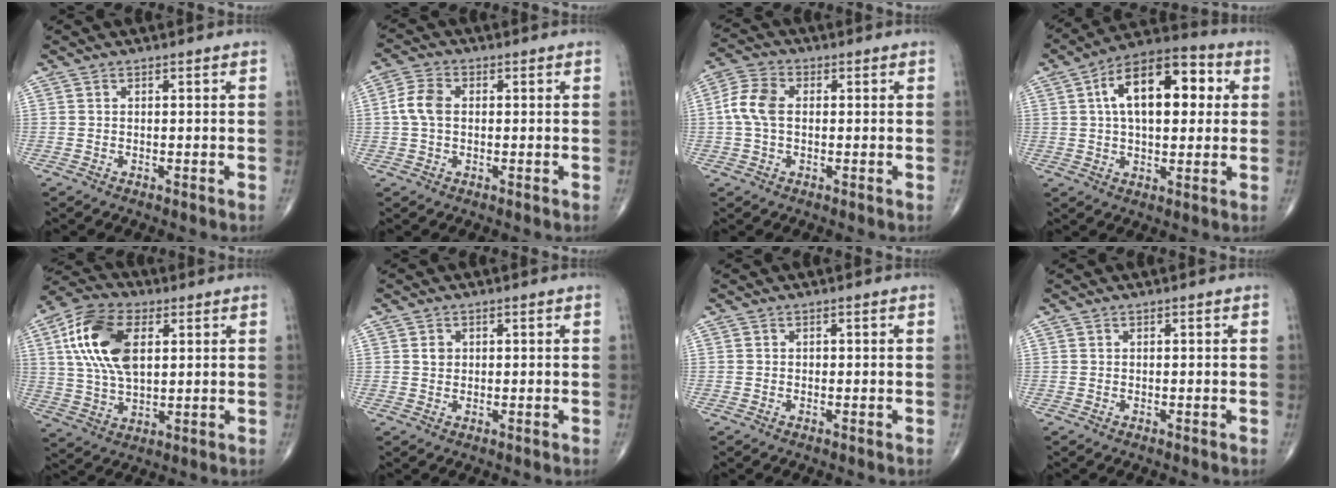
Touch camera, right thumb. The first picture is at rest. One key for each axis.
{"total": 5.1, "fx": 0.3, "fy": 3.4, "fz": 3.8, "tx": -0.083, "ty": 0.013, "tz": -0.002}
{"total": 6.6, "fx": 0.2, "fy": 4.2, "fz": 5.0, "tx": -0.113, "ty": 0.019, "tz": -0.003}
{"total": 17.0, "fx": 3.8, "fy": 8.9, "fz": 14.0, "tx": -0.194, "ty": 0.023, "tz": 0.053}
{"total": 15.5, "fx": 4.2, "fy": 8.6, "fz": 12.2, "tx": -0.231, "ty": 0.000, "tz": 0.077}
{"total": 1.5, "fx": 0.4, "fy": 1.3, "fz": 0.7, "tx": -0.006, "ty": 0.000, "tz": 0.007}
{"total": 0.0}
{"total": 0.0}